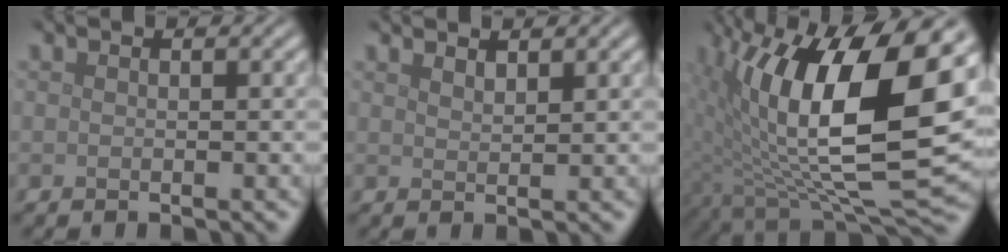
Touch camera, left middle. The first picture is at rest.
{"total": 1.3, "force": [1.2, 0.2, 0.3], "torque": [-0.005, -0.002, 0.021]}
{"total": 16.6, "force": [3.1, 7.3, 14.6], "torque": [-0.267, -0.015, 0.059]}